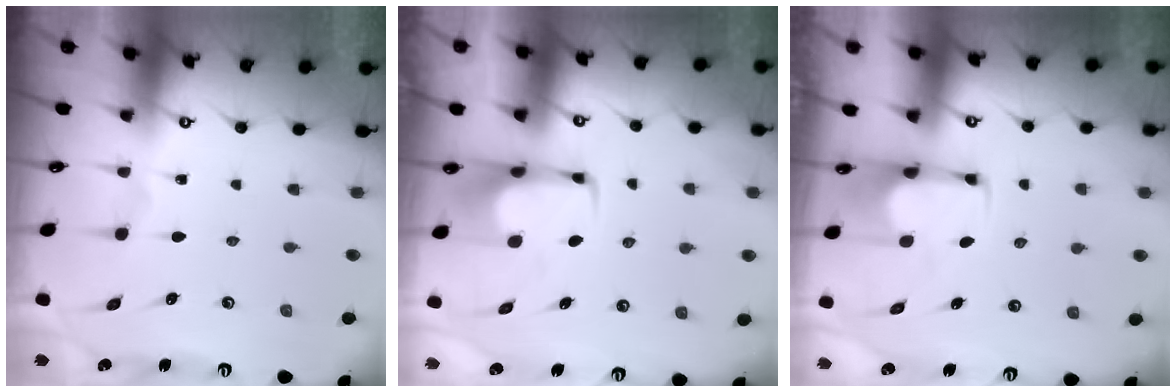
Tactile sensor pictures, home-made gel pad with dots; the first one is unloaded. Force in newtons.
{"total": 1.6, "press": 1.5, "slide": 0.4}
{"total": 2.6, "press": 2.5, "slide": 0.9}